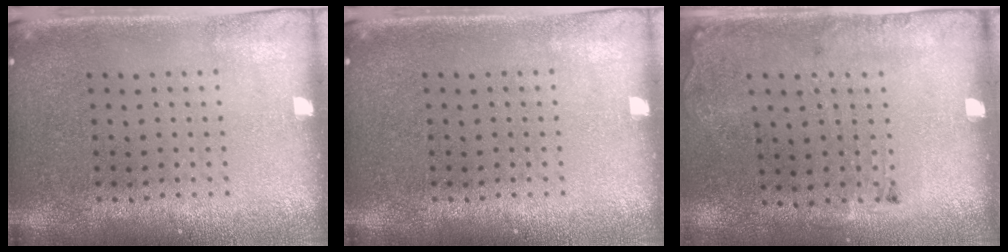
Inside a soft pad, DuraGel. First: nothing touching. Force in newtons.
{"total": 0.0}
{"total": 1.9, "press": 1.3, "slide": 1.4}